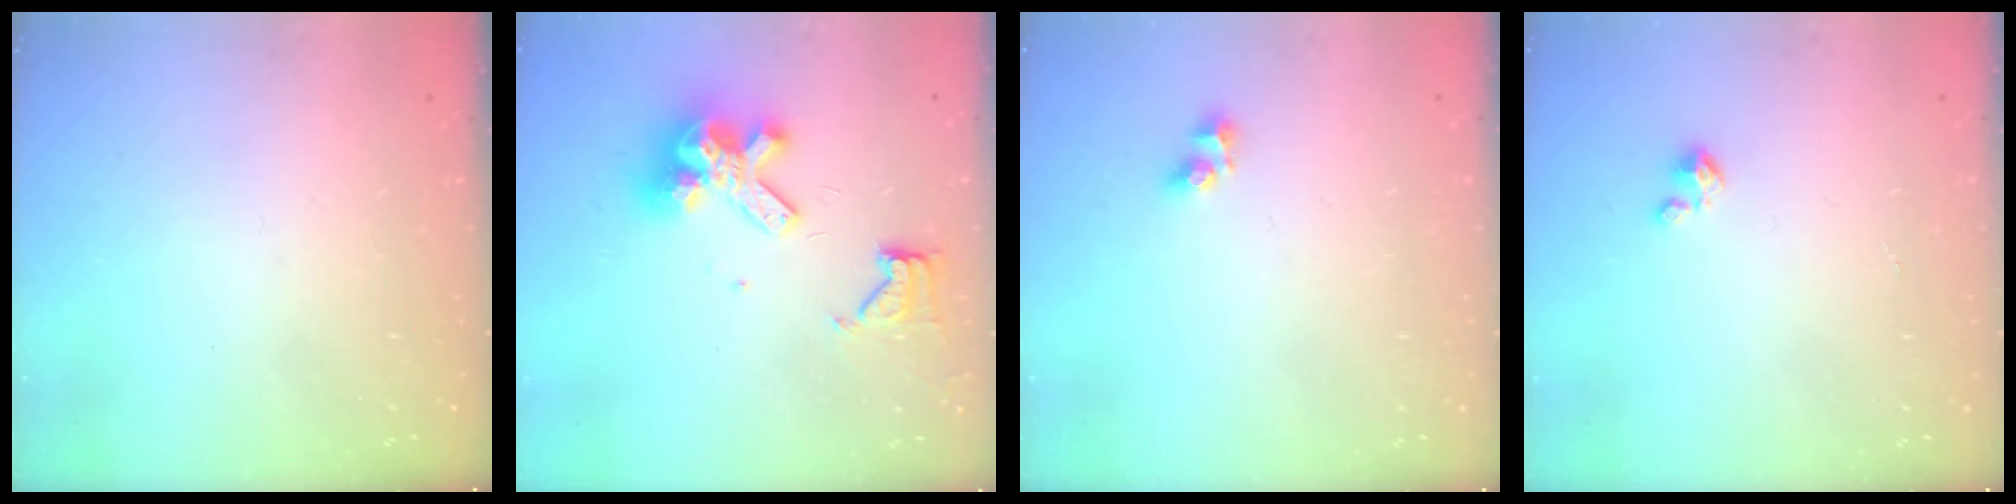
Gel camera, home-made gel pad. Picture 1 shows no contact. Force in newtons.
{"total": 11.6, "press": 11.5, "slide": 1.6}
{"total": 4.6, "press": 4.5, "slide": 0.5}
{"total": 2.1, "press": 2.1, "slide": 0.3}